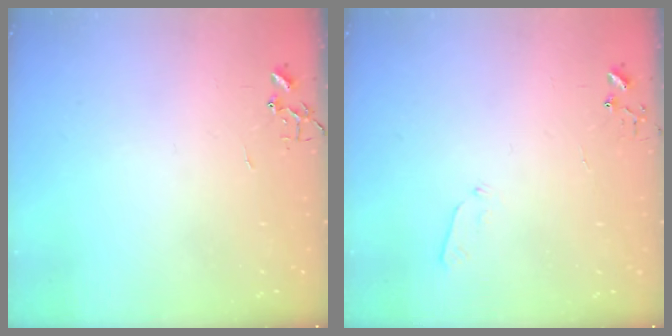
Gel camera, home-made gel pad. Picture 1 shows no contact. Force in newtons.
{"total": 3.8, "press": 3.8, "slide": 0.5}